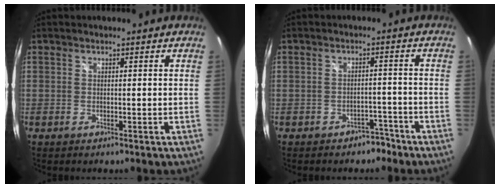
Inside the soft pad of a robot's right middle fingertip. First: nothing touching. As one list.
[{"total": 2.7, "force": [-2.4, 1.3, 0.4], "torque": [-0.001, 0.017, -0.026]}]